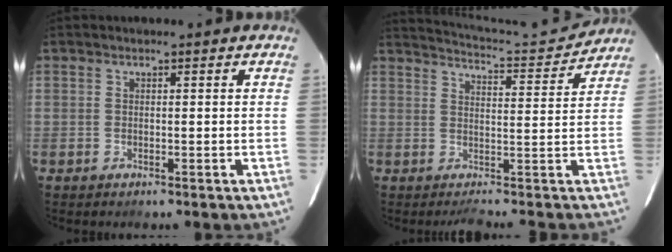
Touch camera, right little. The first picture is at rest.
{"total": 9.9, "force": [9.4, -2.1, 2.4], "torque": [-0.058, -0.001, 0.123]}